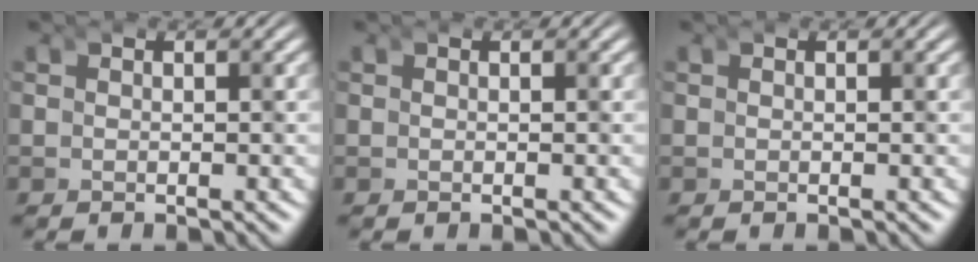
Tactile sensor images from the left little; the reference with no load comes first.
{"total": 0.0}
{"total": 0.0}